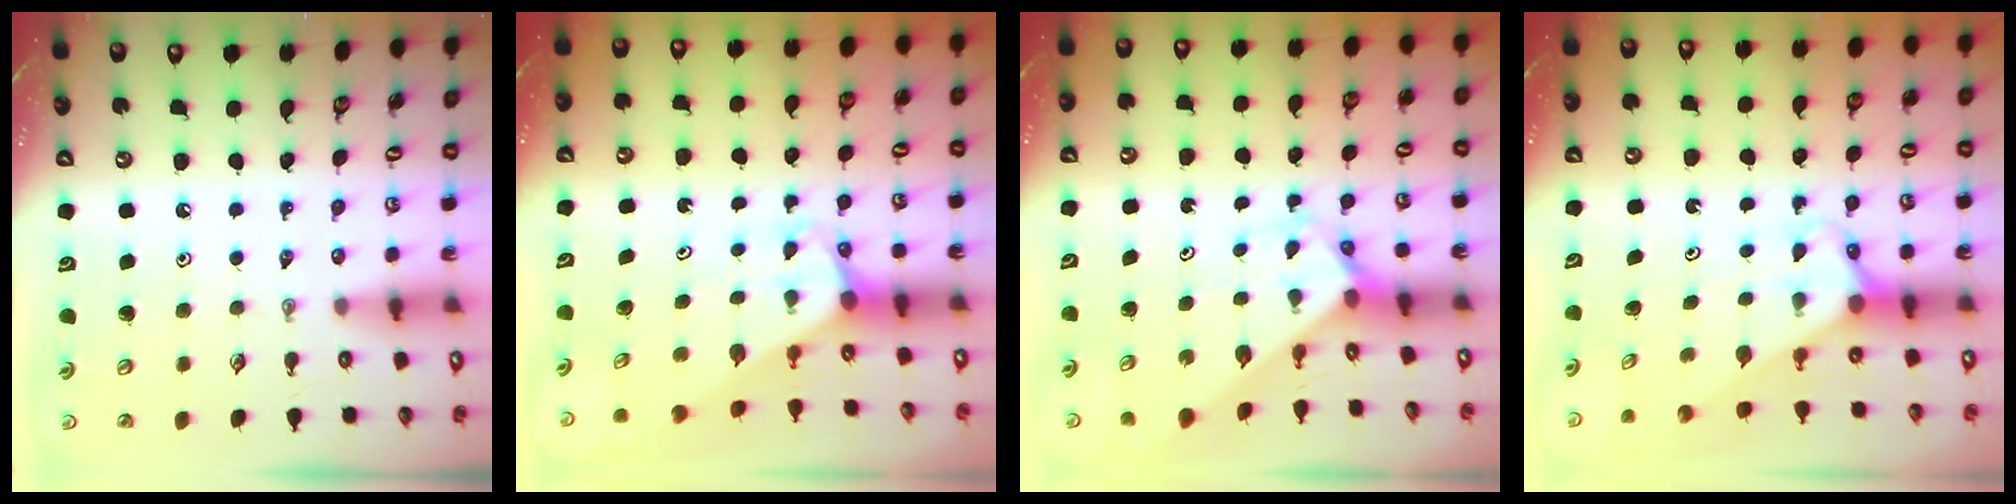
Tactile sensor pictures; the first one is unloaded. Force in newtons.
{"total": 2.9, "press": 2.9, "slide": 0.1}
{"total": 2.7, "press": 2.7, "slide": 0.2}
{"total": 2.8, "press": 2.8, "slide": 0.1}